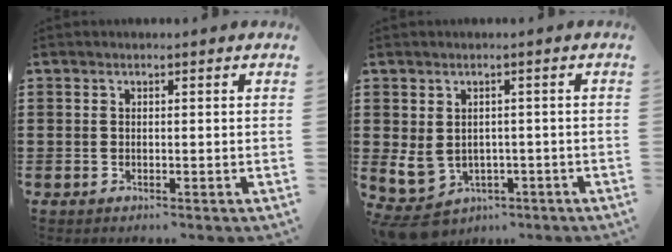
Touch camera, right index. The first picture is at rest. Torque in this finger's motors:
{"motor_torque": [1.26, 0.88, 0.33, 0.14]}